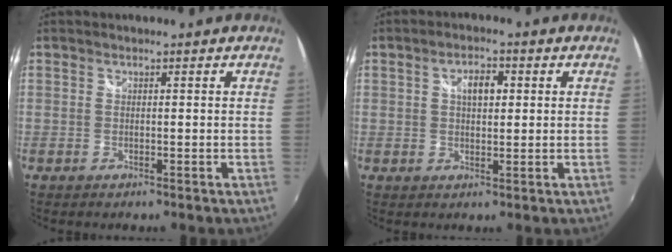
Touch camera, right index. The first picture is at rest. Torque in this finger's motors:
{"motor_torque": [0.21, -0.20, 0.08, 0.03]}